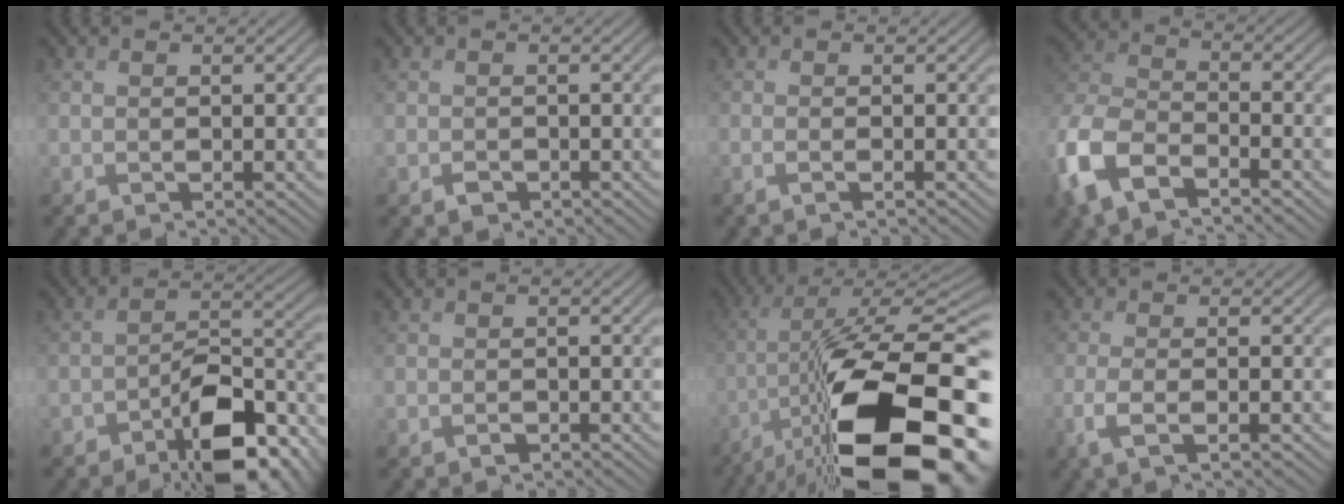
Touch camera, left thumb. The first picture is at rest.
{"total": 1.1, "force": [-0.6, 0.7, 0.5], "torque": [-0.008, -0.001, -0.015]}
{"total": 1.2, "force": [-0.4, -0.3, 1.1], "torque": [-0.024, 0.004, -0.011]}
{"total": 9.8, "force": [-5.7, 4.5, 6.6], "torque": [-0.160, -0.009, -0.130]}
{"total": 12.1, "force": [-7.1, 5.2, 8.2], "torque": [-0.124, -0.003, -0.121]}
{"total": 0.7, "force": [-0.4, 0.4, 0.4], "torque": [-0.007, -0.002, -0.008]}
{"total": 21.0, "force": [-10.7, 7.4, 16.5], "torque": [-0.262, -0.034, -0.160]}
{"total": 3.6, "force": [-1.1, 0.6, 3.4], "torque": [-0.079, -0.001, -0.026]}